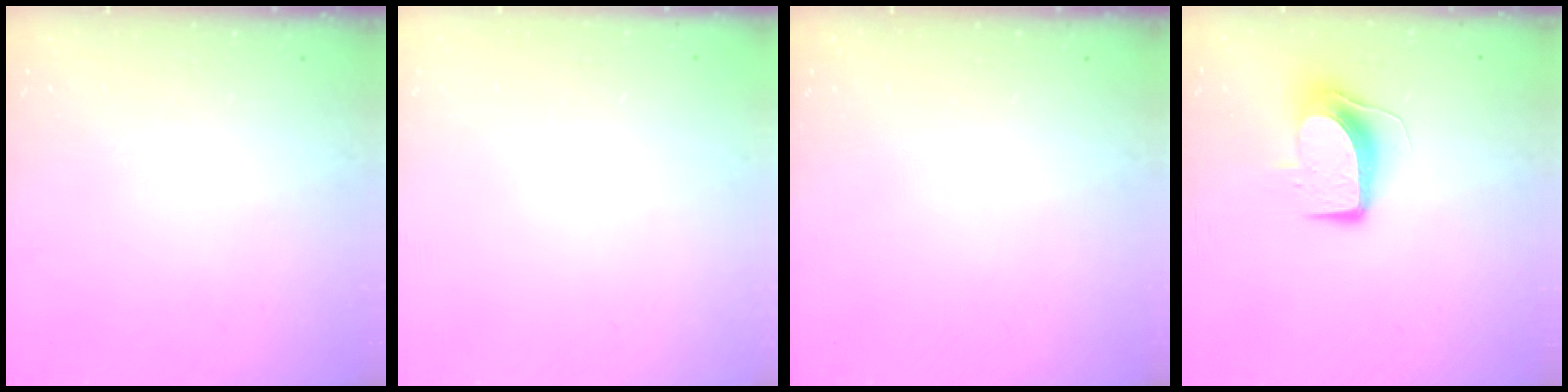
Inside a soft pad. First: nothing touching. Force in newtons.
{"total": 0.0}
{"total": 0.0}
{"total": 9.4, "press": 9.4, "slide": 0.3}